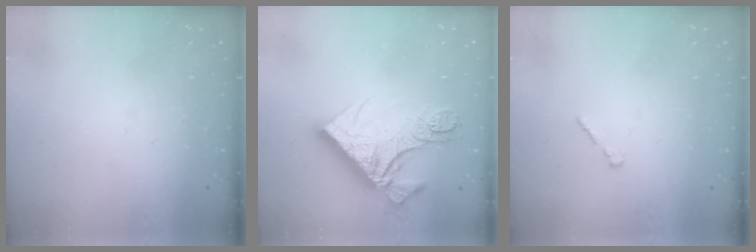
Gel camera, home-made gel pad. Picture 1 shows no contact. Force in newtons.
{"total": 16.2, "press": 16.1, "slide": 1.6}
{"total": 1.0, "press": 0.8, "slide": 0.5}